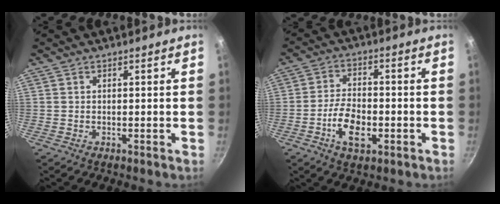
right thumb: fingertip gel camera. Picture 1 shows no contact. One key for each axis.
{"total": 8.5, "fx": -2.9, "fy": 4.5, "fz": 6.6, "tx": -0.116, "ty": 0.022, "tz": -0.055}